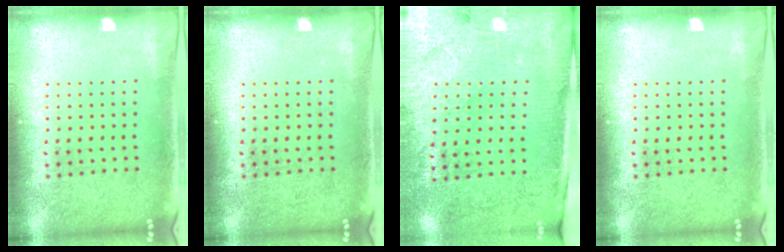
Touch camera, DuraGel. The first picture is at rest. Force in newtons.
{"total": 0.0}
{"total": 2.8, "press": 2.6, "slide": 1.1}
{"total": 0.0}